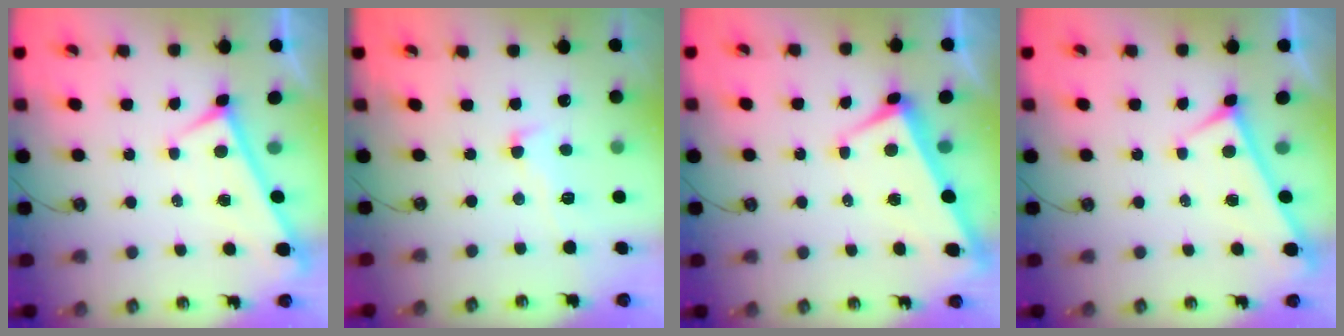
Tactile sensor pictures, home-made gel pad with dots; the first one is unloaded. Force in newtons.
{"total": 3.0, "press": 2.7, "slide": 1.3}
{"total": 1.6, "press": 1.2, "slide": 0.9}
{"total": 0.0}